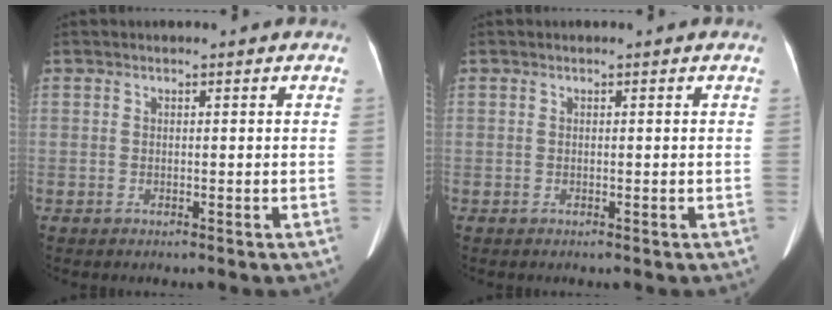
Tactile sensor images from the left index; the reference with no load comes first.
{"total": 0.0}